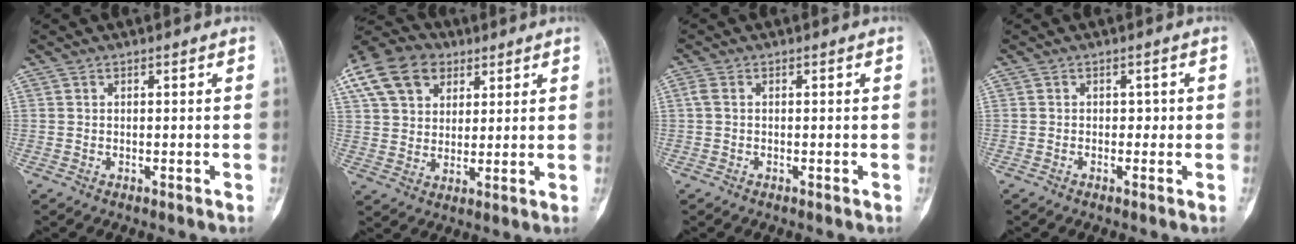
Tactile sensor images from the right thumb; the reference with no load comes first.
{"total": 22.4, "force": [10.7, 16.4, 10.9], "torque": [-0.249, 0.048, 0.203]}
{"total": 1.3, "force": [0.2, 0.8, 1.0], "torque": [-0.029, 0.004, 0.004]}
{"total": 1.1, "force": [-0.1, 0.8, 0.7], "torque": [0.003, 0.004, -0.005]}